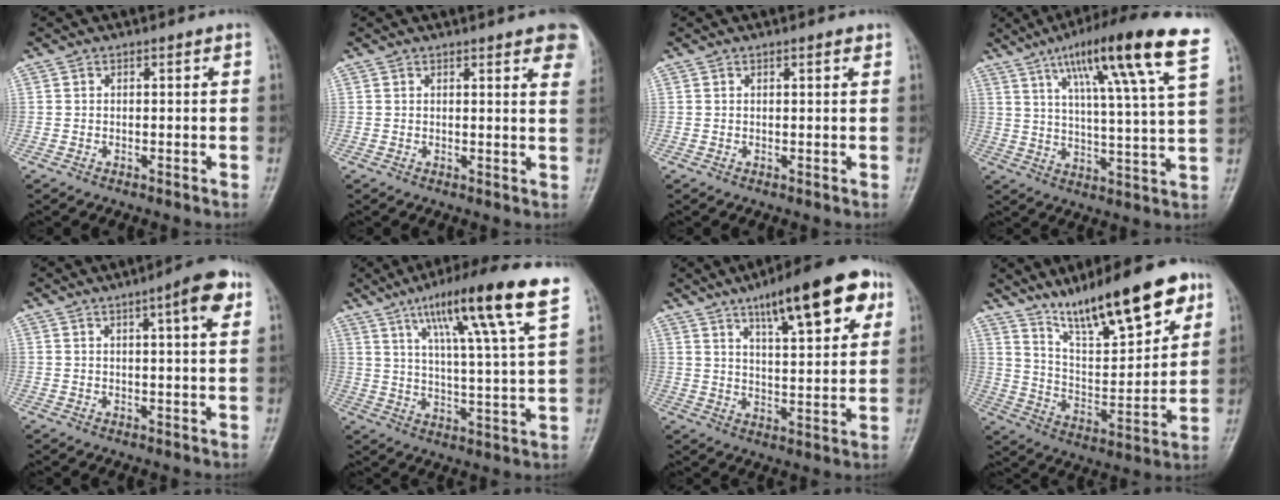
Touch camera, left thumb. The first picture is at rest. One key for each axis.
{"total": 10.1, "fx": 6.4, "fy": 2.4, "fz": 7.5, "tx": -0.067, "ty": -0.016, "tz": 0.063}
{"total": 1.2, "fx": 0.8, "fy": 0.2, "fz": 0.9, "tx": -0.012, "ty": -0.002, "tz": 0.009}
{"total": 19.5, "fx": 11.1, "fy": 1.2, "fz": 16.0, "tx": -0.239, "ty": -0.031, "tz": 0.163}
{"total": 7.5, "fx": 3.5, "fy": 1.3, "fz": 6.6, "tx": -0.086, "ty": -0.005, "tz": 0.044}
{"total": 17.9, "fx": 10.5, "fy": 1.1, "fz": 14.5, "tx": -0.220, "ty": -0.036, "tz": 0.160}
{"total": 17.4, "fx": 9.1, "fy": 5.1, "fz": 14.0, "tx": -0.176, "ty": -0.024, "tz": 0.134}
{"total": 19.8, "fx": 13.1, "fy": 5.3, "fz": 13.8, "tx": -0.187, "ty": -0.055, "tz": 0.227}